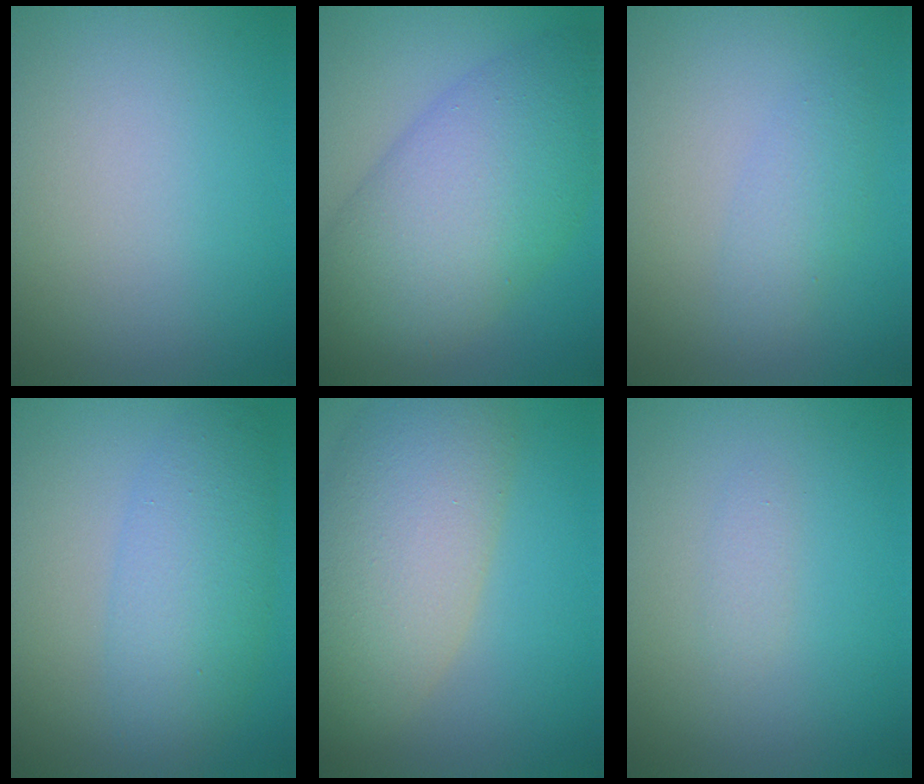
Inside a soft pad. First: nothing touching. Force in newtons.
{"total": 10.8, "press": 10.8, "slide": 0.2}
{"total": 1.9, "press": 1.9, "slide": 0.1}
{"total": 4.9, "press": 4.9, "slide": 0.1}
{"total": 9.2, "press": 9.2, "slide": 0.6}
{"total": 0.8, "press": 0.8, "slide": 0.0}